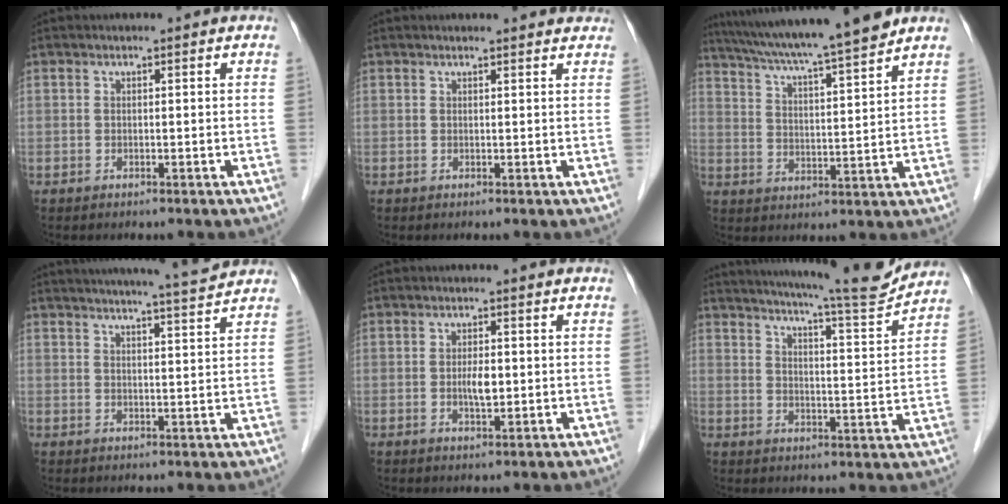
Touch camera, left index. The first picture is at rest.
{"total": 4.8, "force": [4.6, 0.9, 0.8], "torque": [-0.005, 0.005, 0.038]}
{"total": 16.7, "force": [14.6, -1.0, 8.0], "torque": [-0.141, 0.003, 0.222]}
{"total": 10.0, "force": [9.3, -1.0, 3.5], "torque": [-0.057, 0.001, 0.119]}
{"total": 2.7, "force": [-0.1, 0.9, 2.6], "torque": [-0.050, -0.001, 0.000]}
{"total": 14.7, "force": [13.7, -0.5, 5.3], "torque": [-0.088, -0.029, 0.183]}